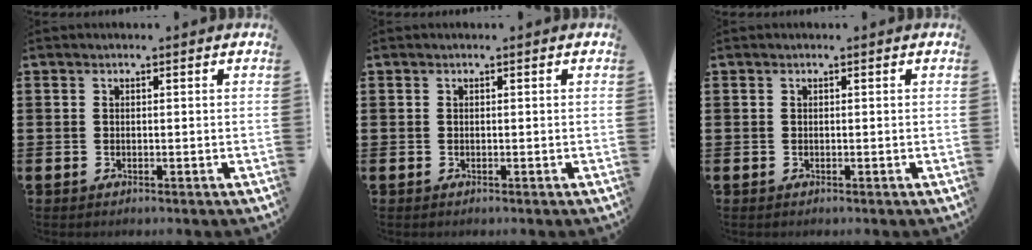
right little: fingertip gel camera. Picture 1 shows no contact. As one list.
[{"total": 0.0}, {"total": 0.0}]